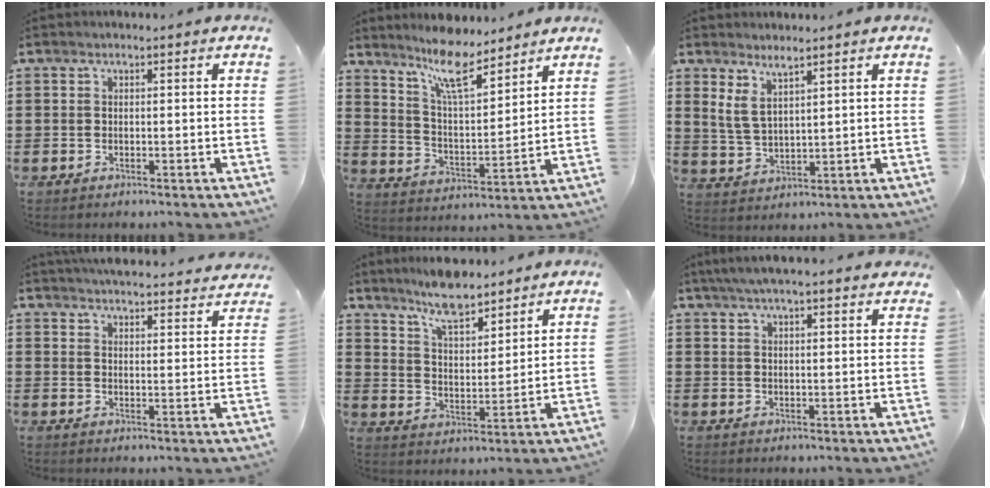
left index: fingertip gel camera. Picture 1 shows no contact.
{"total": 9.9, "force": [8.0, 1.8, 5.6], "torque": [-0.114, -0.032, 0.144]}
{"total": 4.3, "force": [3.0, 1.5, 2.8], "torque": [-0.064, -0.001, 0.054]}
{"total": 4.6, "force": [4.6, 0.0, 0.6], "torque": [-0.020, -0.032, 0.079]}
{"total": 7.9, "force": [7.0, 1.6, 3.2], "torque": [-0.078, -0.020, 0.129]}
{"total": 4.6, "force": [4.1, 0.1, 2.1], "torque": [-0.051, -0.005, 0.074]}